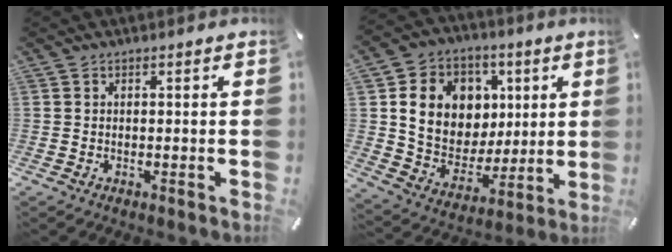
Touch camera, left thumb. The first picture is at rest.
{"total": 15.5, "force": [4.2, 13.4, 6.5], "torque": [-0.100, -0.013, 0.092]}